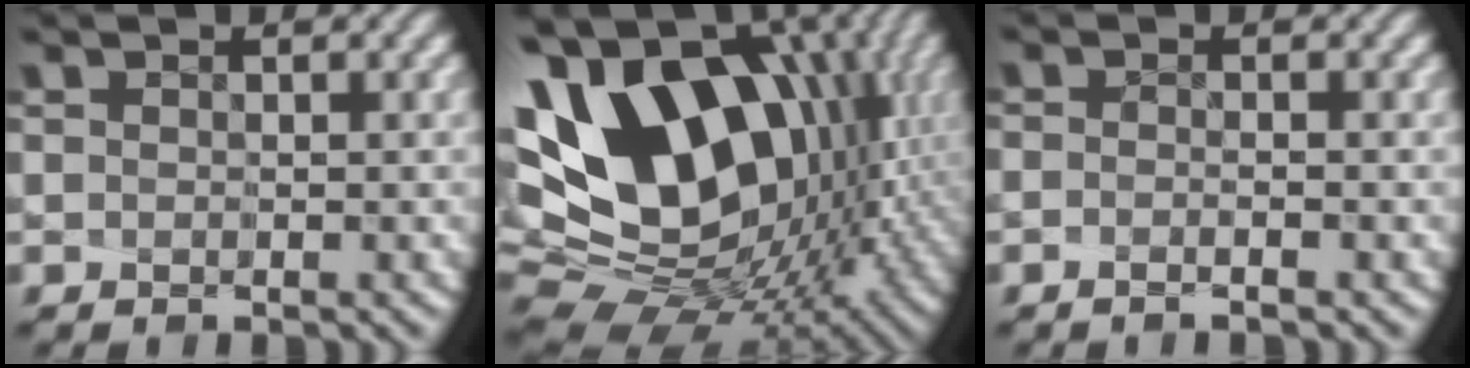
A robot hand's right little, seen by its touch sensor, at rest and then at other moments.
{"total": 16.9, "force": [2.9, 11.3, 12.2], "torque": [-0.223, 0.003, 0.059]}
{"total": 1.7, "force": [-1.3, -1.1, -0.1], "torque": [0.008, -0.019, -0.013]}